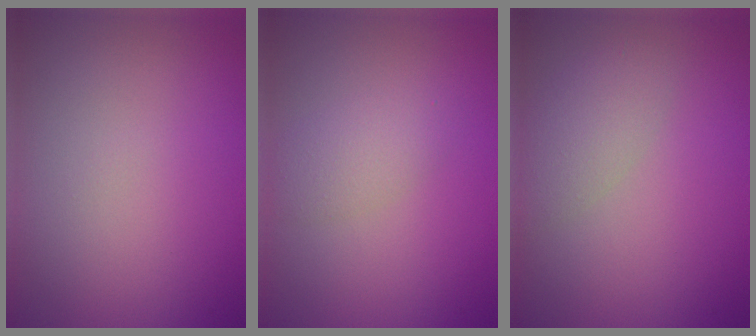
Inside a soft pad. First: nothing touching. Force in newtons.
{"total": 2.1, "press": 2.1, "slide": 0.0}
{"total": 2.7, "press": 2.7, "slide": 0.2}